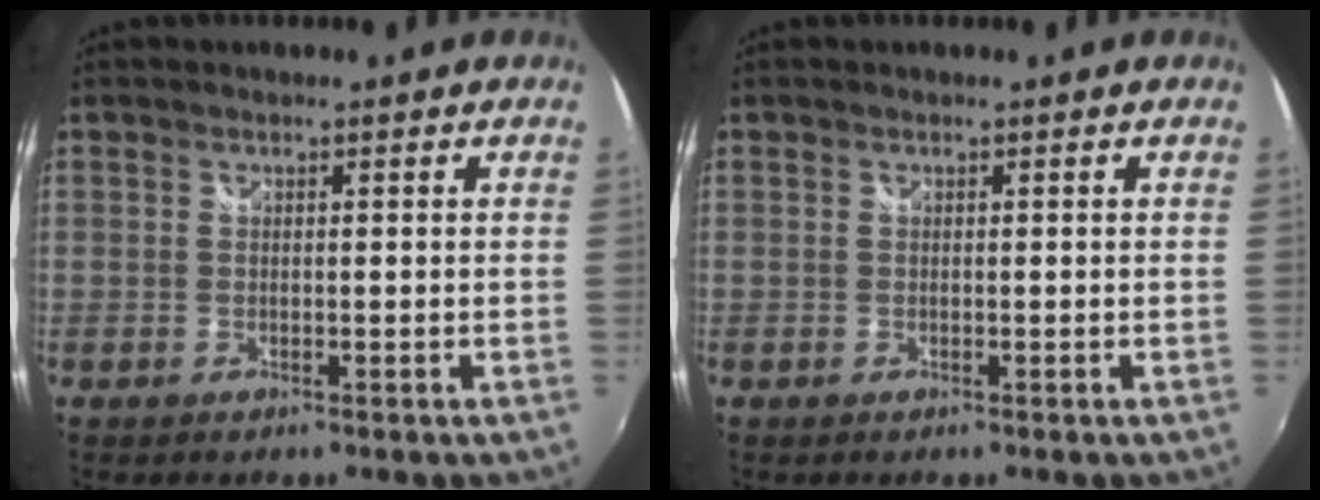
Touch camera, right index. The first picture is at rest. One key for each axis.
{"total": 0.0}